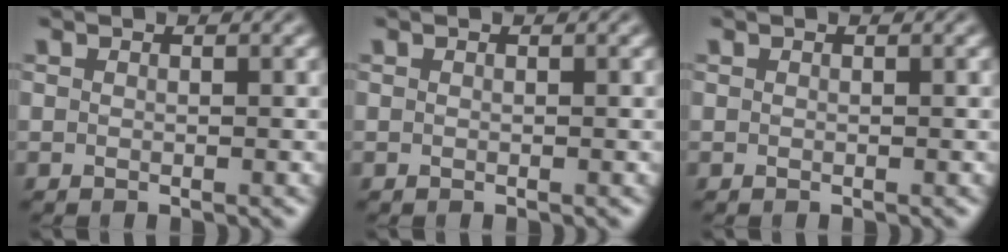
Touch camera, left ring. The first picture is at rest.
{"total": 0.0}
{"total": 0.0}